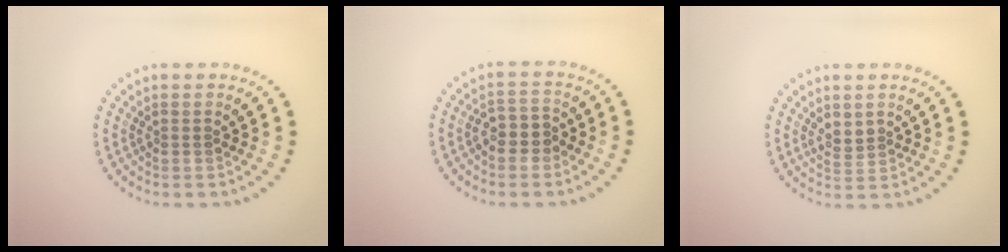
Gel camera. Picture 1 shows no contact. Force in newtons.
{"total": 2.1, "press": 1.9, "slide": 0.8}
{"total": 1.3, "press": 1.2, "slide": 0.5}